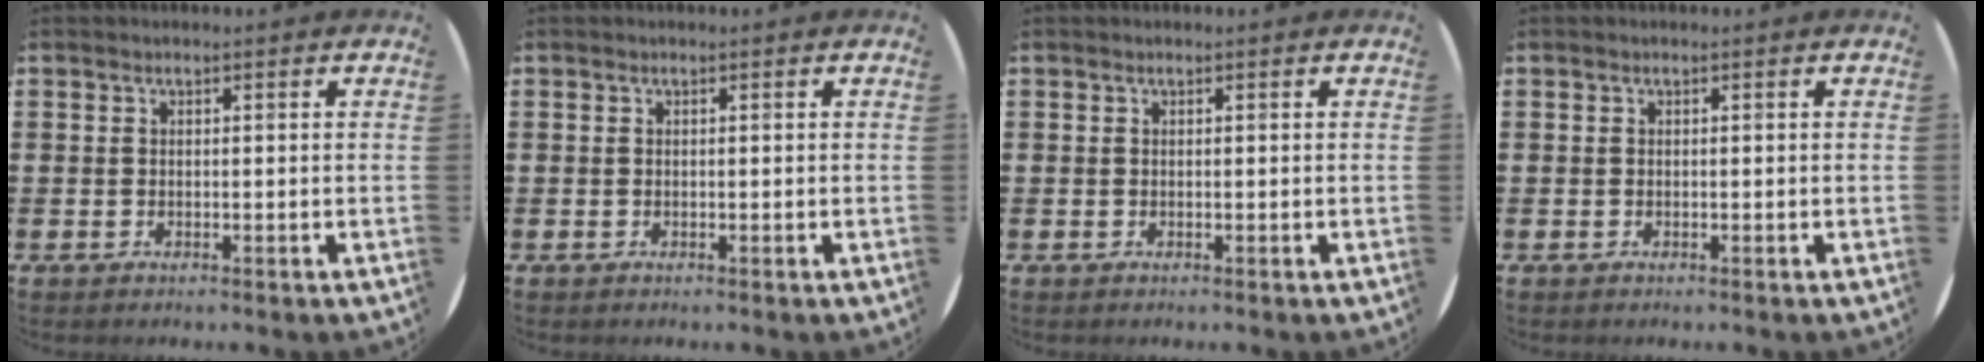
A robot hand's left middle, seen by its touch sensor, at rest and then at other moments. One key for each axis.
{"total": 0.0}
{"total": 0.0}
{"total": 0.0}